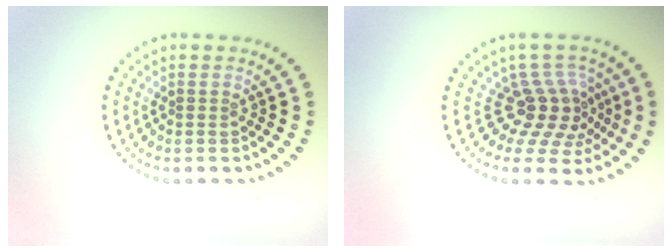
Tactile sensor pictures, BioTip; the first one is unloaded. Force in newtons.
{"total": 4.0, "press": 2.6, "slide": 3.0}